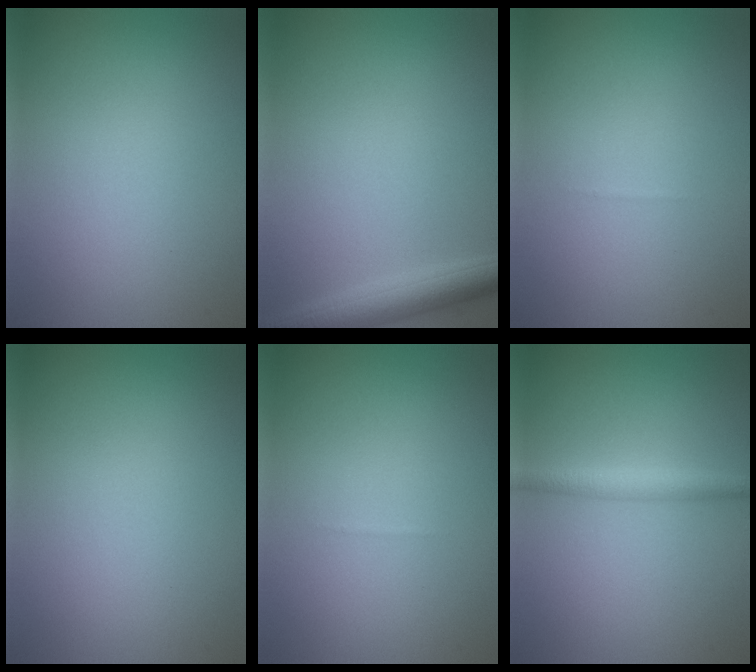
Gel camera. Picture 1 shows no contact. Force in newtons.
{"total": 3.6, "press": 3.6, "slide": 0.2}
{"total": 0.0}
{"total": 0.0}
{"total": 0.0}
{"total": 2.2, "press": 2.2, "slide": 0.0}